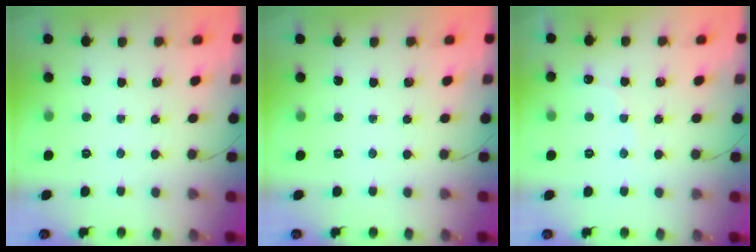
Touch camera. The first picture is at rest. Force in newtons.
{"total": 0.0}
{"total": 7.7, "press": 7.6, "slide": 1.3}